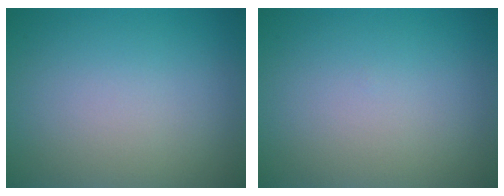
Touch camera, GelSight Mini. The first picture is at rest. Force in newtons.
{"total": 0.0}